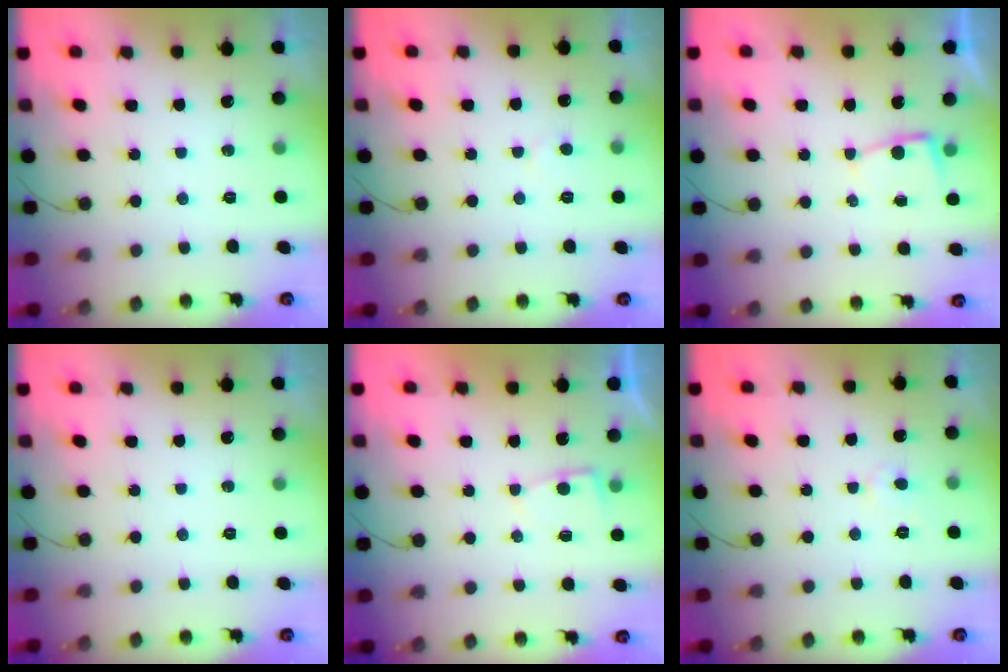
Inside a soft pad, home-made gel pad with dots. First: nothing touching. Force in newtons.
{"total": 3.0, "press": 3.0, "slide": 0.2}
{"total": 2.4, "press": 2.4, "slide": 0.3}
{"total": 0.0}
{"total": 2.4, "press": 2.4, "slide": 0.4}
{"total": 2.5, "press": 2.5, "slide": 0.2}